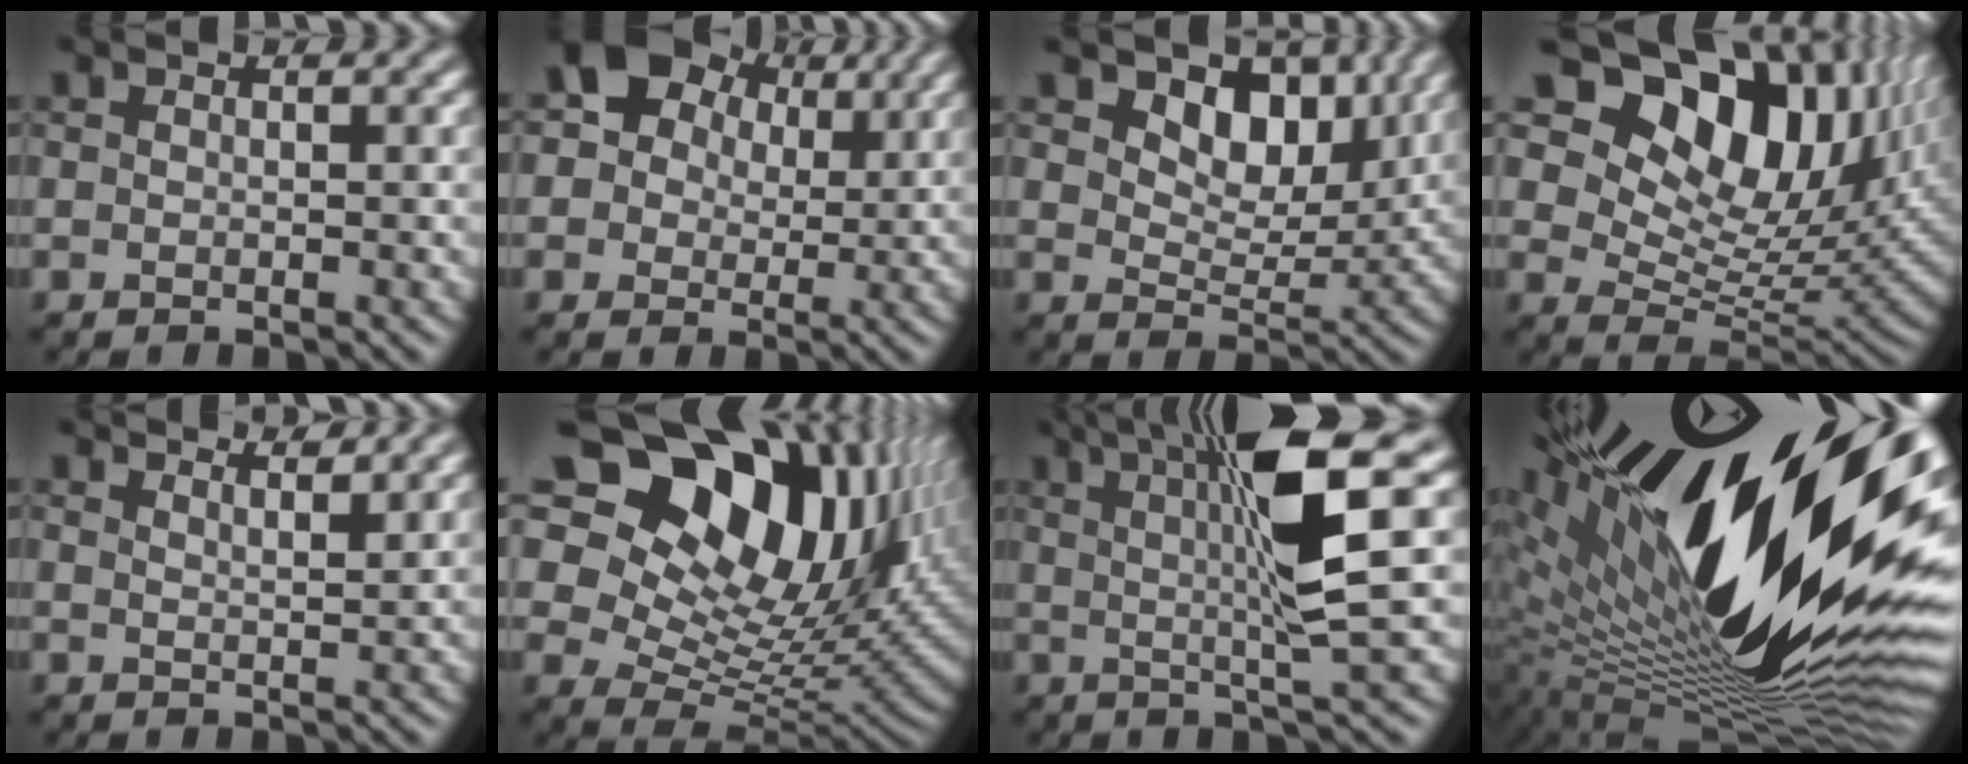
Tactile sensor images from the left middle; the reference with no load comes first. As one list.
[{"total": 9.5, "force": [4.4, 7.6, 3.7], "torque": [-0.067, 0.026, 0.057]}, {"total": 5.7, "force": [3.2, 3.5, 3.0], "torque": [-0.048, -0.015, 0.041]}, {"total": 15.8, "force": [7.7, 9.6, 10.0], "torque": [-0.169, 0.013, 0.136]}, {"total": 4.0, "force": [3.5, 1.3, 1.5], "torque": [0.009, 0.023, 0.014]}, {"total": 17.6, "force": [8.4, 11.0, 10.8], "torque": [-0.187, 0.033, 0.135]}, {"total": 8.9, "force": [2.6, 1.3, 8.4], "torque": [-0.116, 0.002, 0.039]}, {"total": 22.5, "force": [6.5, 8.9, 19.6], "torque": [-0.335, 0.012, 0.097]}]